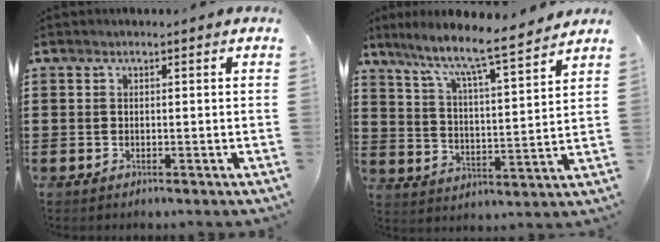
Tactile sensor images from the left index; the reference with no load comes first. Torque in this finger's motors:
{"motor_torque": [2.14, 0.00, 0.37, 0.21]}